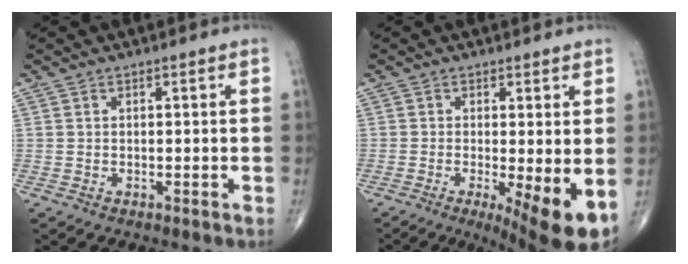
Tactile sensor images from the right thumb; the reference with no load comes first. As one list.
[{"total": 9.5, "force": [-2.5, 2.2, 8.9], "torque": [-0.129, -0.024, -0.035]}]